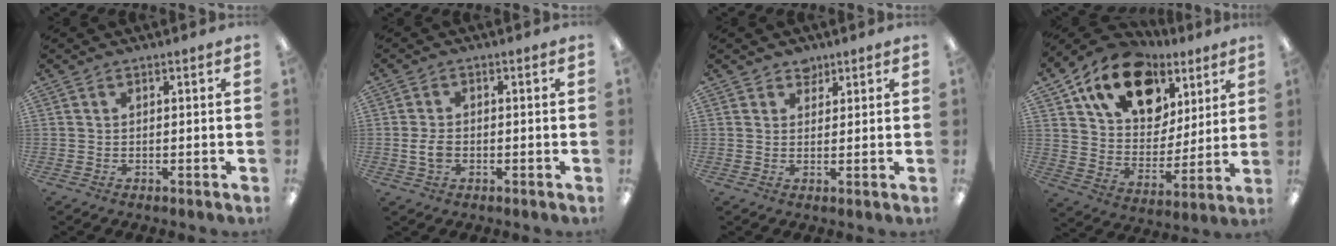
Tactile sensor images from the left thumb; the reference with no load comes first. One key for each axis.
{"total": 3.7, "fx": -0.6, "fy": 2.2, "fz": 3.0, "tx": -0.066, "ty": 0.002, "tz": -0.014}
{"total": 2.6, "fx": 2.1, "fy": 1.5, "fz": 0.4, "tx": 0.006, "ty": -0.010, "tz": 0.037}
{"total": 17.8, "fx": 11.0, "fy": 11.1, "fz": 8.5, "tx": -0.150, "ty": -0.053, "tz": 0.202}